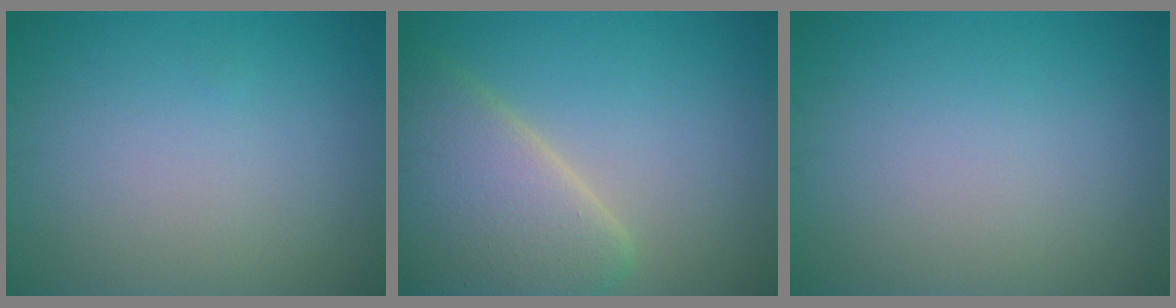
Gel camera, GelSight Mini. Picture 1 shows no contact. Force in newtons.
{"total": 7.3, "press": 7.3, "slide": 0.9}
{"total": 0.0}